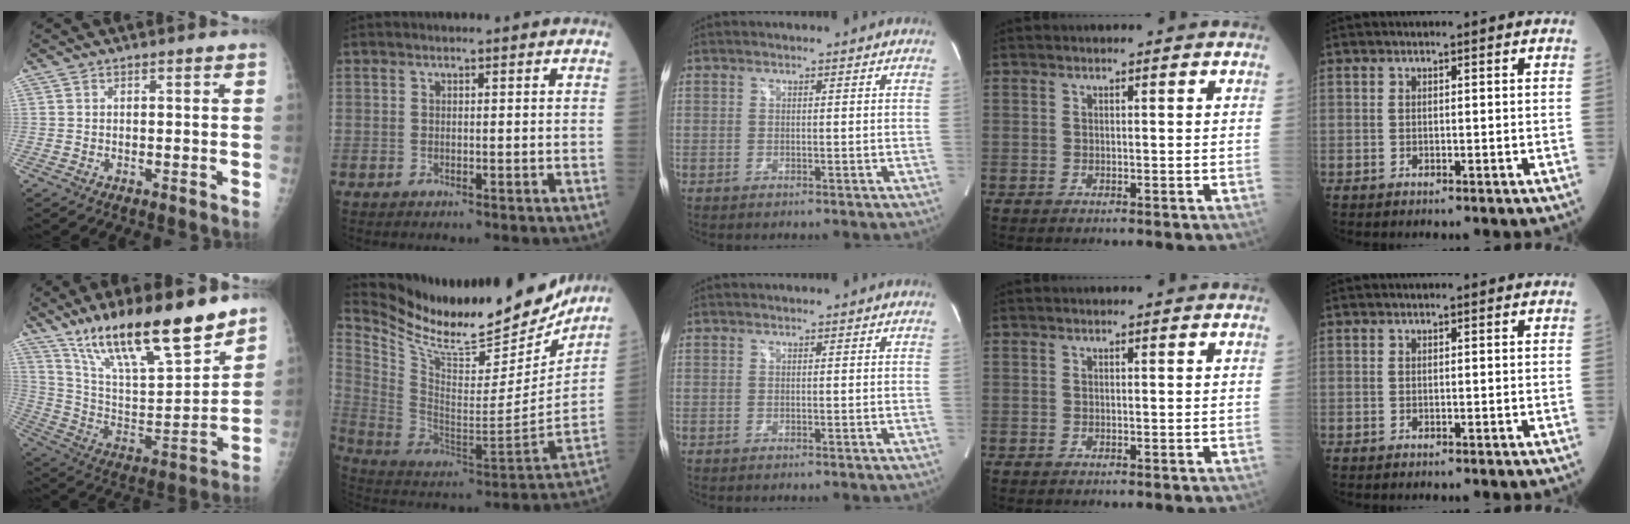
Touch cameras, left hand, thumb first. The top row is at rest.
{"thumb": {"total": 23.8, "force": [17.2, 6.0, 15.4], "torque": [-0.234, -0.072, 0.304]}, "index": {"total": 26.7, "force": [23.6, 4.8, 11.5], "torque": [-0.209, -0.056, 0.362]}}